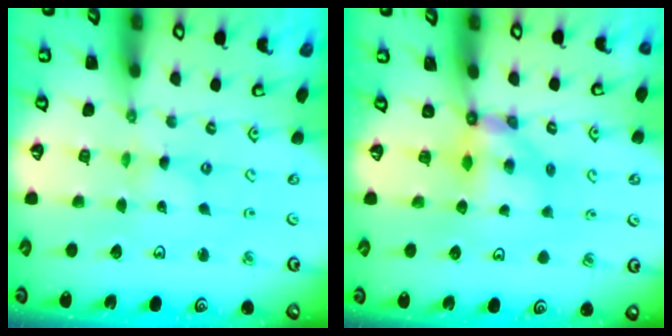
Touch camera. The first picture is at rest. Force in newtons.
{"total": 5.4, "press": 5.4, "slide": 0.3}